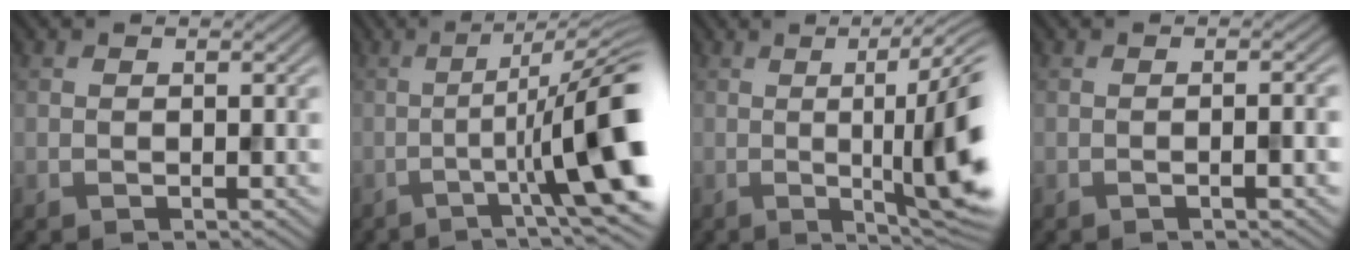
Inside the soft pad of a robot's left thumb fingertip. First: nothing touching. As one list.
[{"total": 13.3, "force": [-2.9, 2.1, 12.8], "torque": [-0.167, 0.009, -0.046]}, {"total": 12.6, "force": [-0.3, 2.6, 12.3], "torque": [-0.160, -0.004, 0.000]}, {"total": 2.1, "force": [-0.5, 0.4, 2.0], "torque": [-0.028, 0.005, -0.011]}]